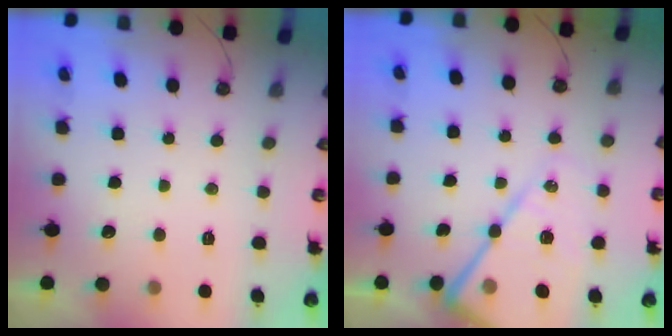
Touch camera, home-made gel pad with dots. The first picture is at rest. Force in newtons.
{"total": 16.2, "press": 16.2, "slide": 1.8}